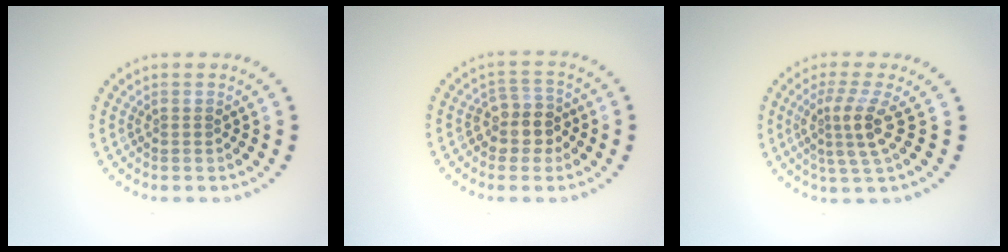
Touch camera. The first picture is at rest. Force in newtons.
{"total": 2.8, "press": 2.5, "slide": 1.3}
{"total": 3.3, "press": 2.4, "slide": 2.3}